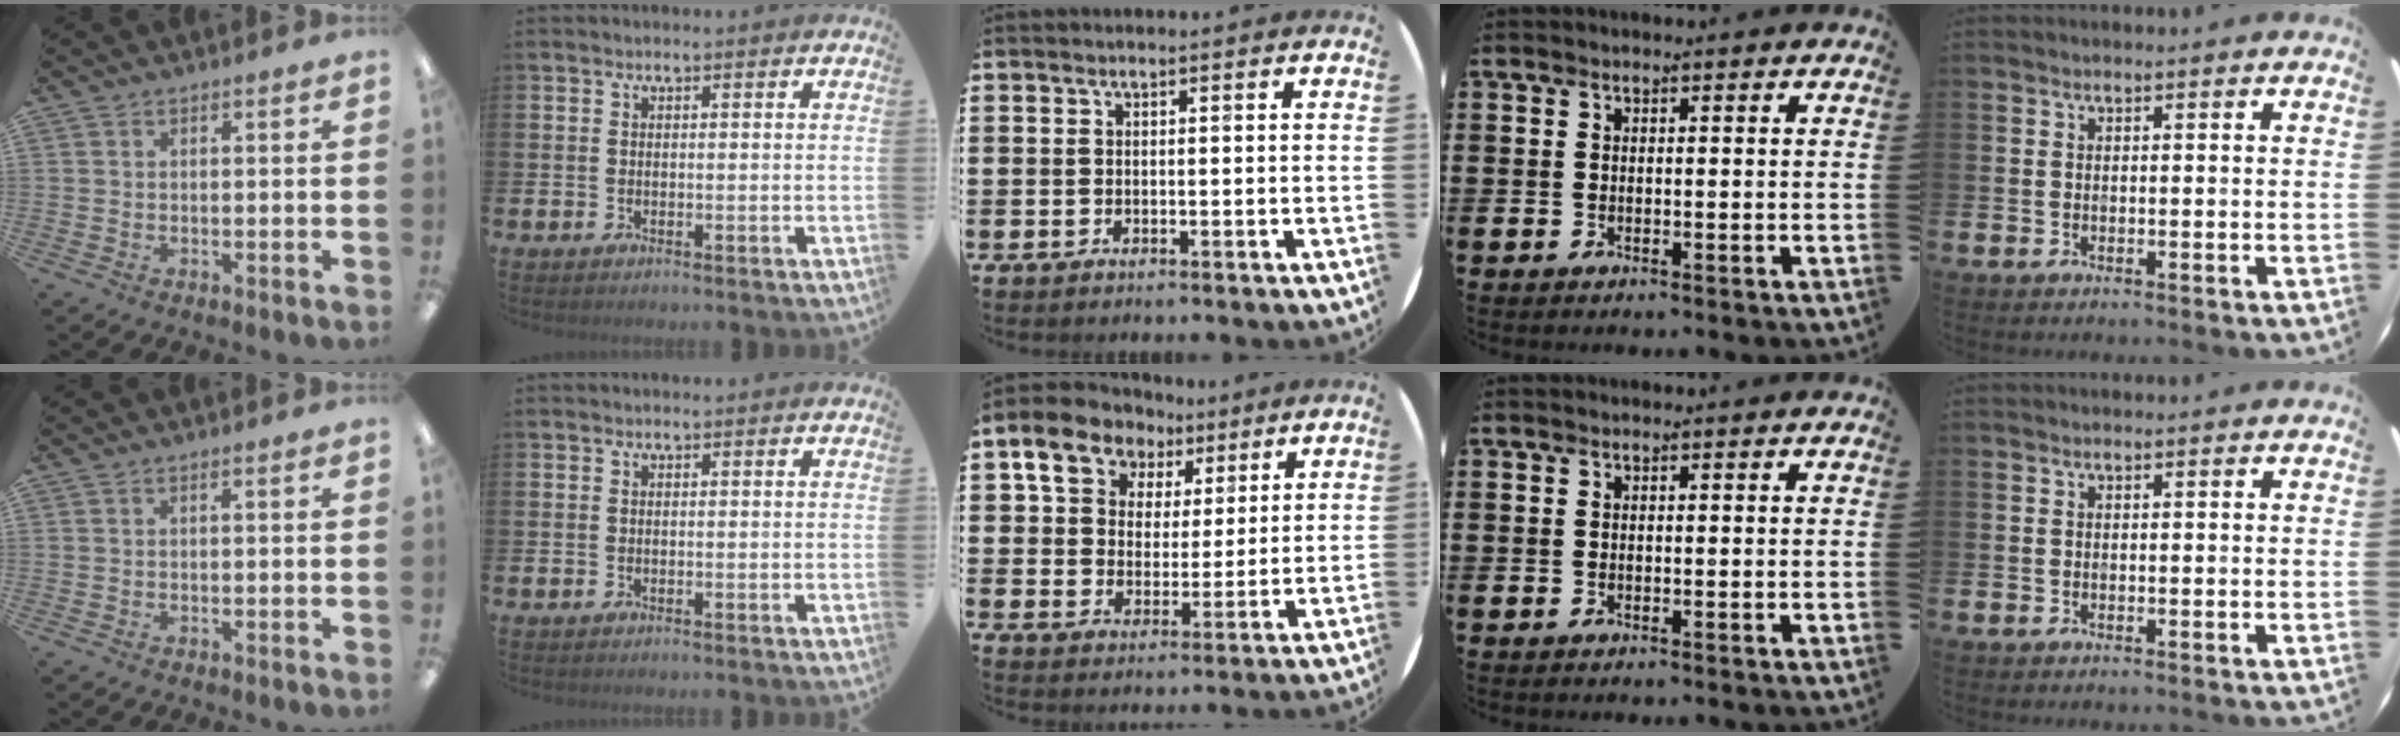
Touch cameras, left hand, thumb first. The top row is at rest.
{"middle": {"total": 9.2, "force": [6.1, 6.4, 2.7], "torque": [-0.078, -0.004, 0.110]}}